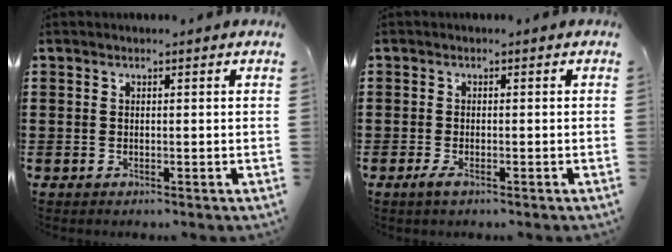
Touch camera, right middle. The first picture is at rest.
{"total": 1.5, "force": [-0.9, 0.4, 1.1], "torque": [-0.028, -0.004, -0.021]}